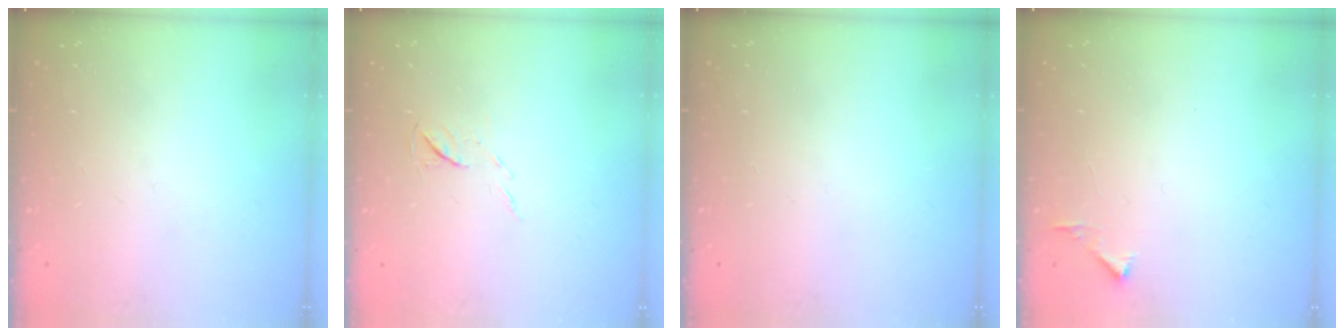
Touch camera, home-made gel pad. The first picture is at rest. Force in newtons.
{"total": 5.2, "press": 5.1, "slide": 0.8}
{"total": 0.0}
{"total": 2.8, "press": 2.8, "slide": 0.3}